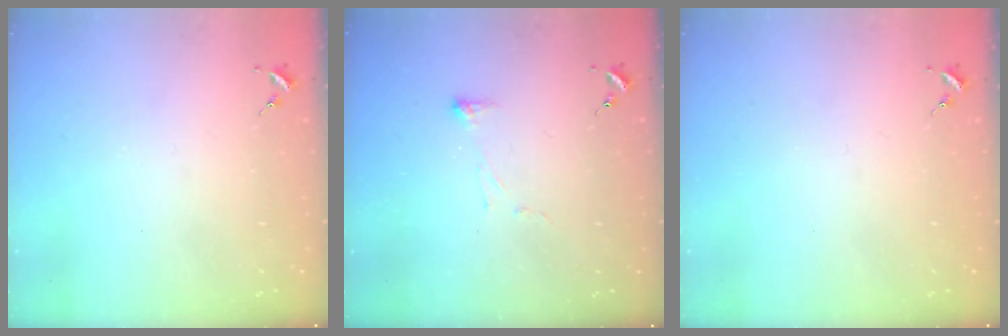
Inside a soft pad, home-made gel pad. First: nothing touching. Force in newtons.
{"total": 3.1, "press": 3.0, "slide": 0.7}
{"total": 0.0}